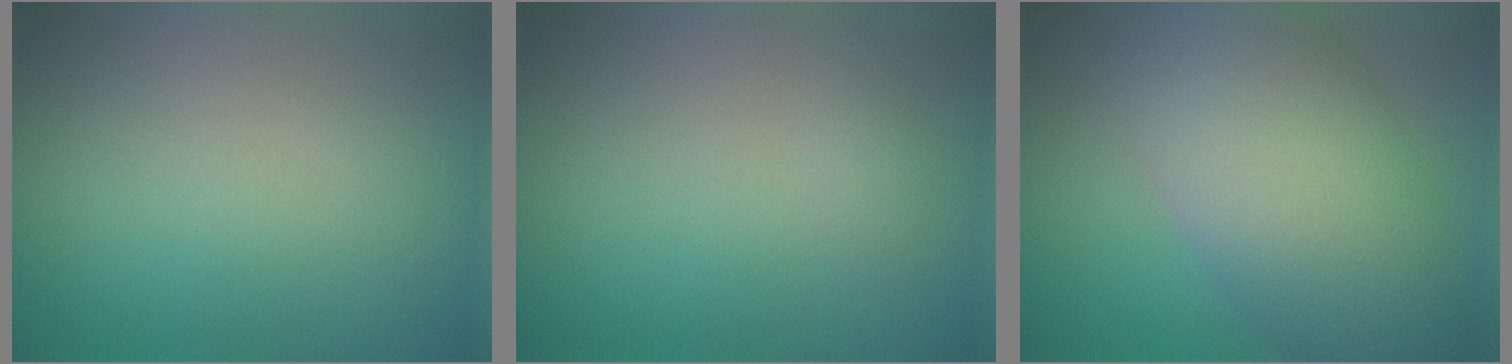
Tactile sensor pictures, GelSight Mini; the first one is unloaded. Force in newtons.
{"total": 0.7, "press": 0.7, "slide": 0.1}
{"total": 11.2, "press": 11.2, "slide": 0.5}